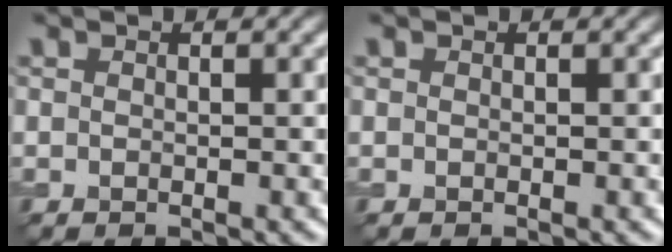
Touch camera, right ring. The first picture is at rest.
{"total": 0.0}